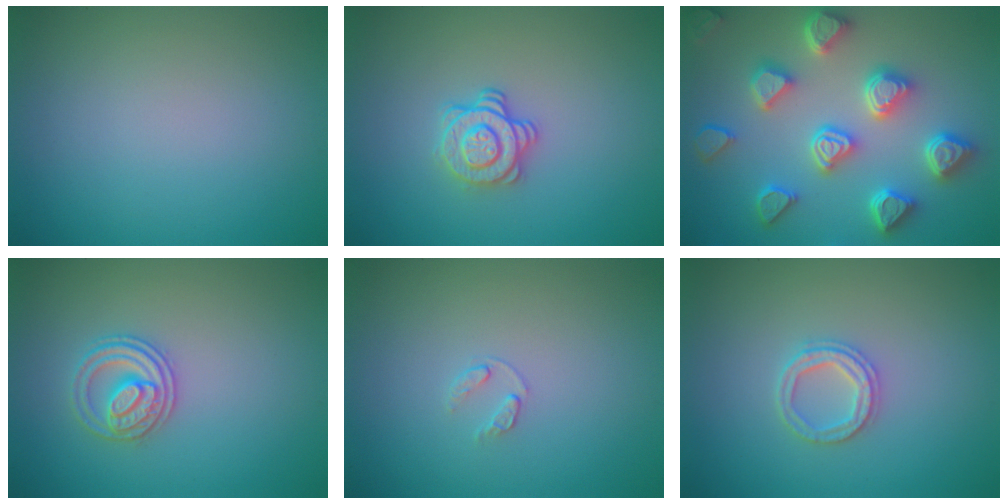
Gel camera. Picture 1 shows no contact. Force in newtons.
{"total": 2.9, "press": 2.5, "slide": 1.3}
{"total": 6.6, "press": 6.0, "slide": 2.7}
{"total": 2.6, "press": 2.5, "slide": 0.7}
{"total": 0.8, "press": 0.5, "slide": 0.6}
{"total": 2.4, "press": 2.4, "slide": 0.4}